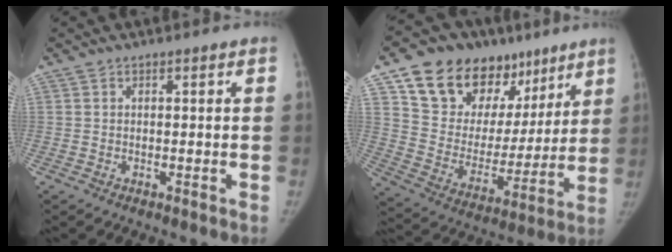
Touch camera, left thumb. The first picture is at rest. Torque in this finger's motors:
{"motor_torque": [0.71, 0.73, 1.35, -1.42, 0.23]}